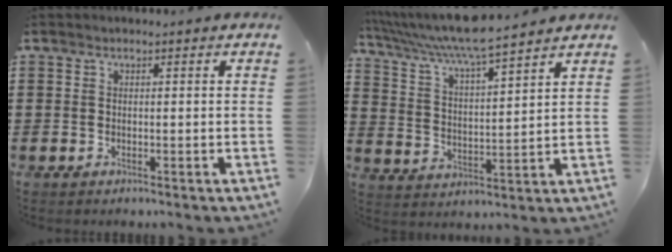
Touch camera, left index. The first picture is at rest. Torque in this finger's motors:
{"motor_torque": [0.53, -0.44, 0.76, 0.21]}